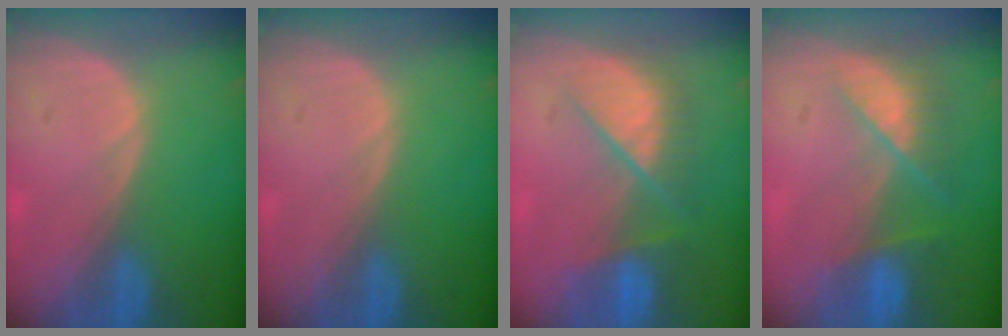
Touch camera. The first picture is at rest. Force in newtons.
{"total": 0.0}
{"total": 7.4, "press": 7.3, "slide": 1.3}
{"total": 7.2, "press": 6.5, "slide": 3.2}